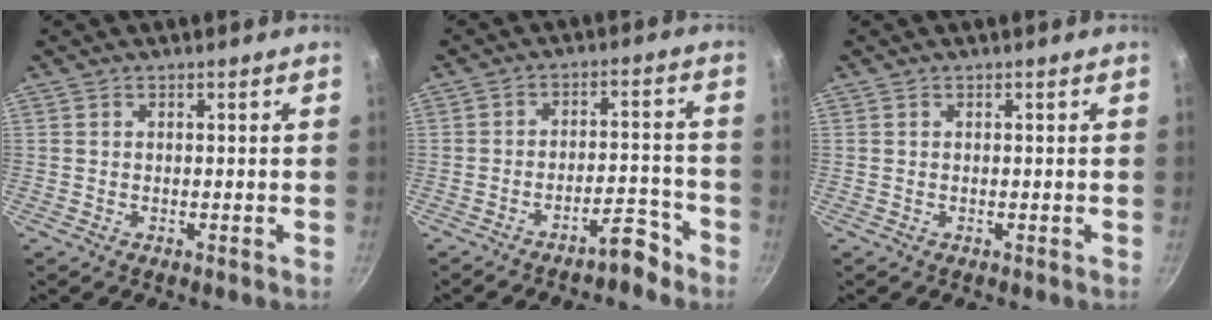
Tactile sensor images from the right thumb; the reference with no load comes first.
{"total": 5.9, "force": [-4.7, 1.8, 3.0], "torque": [-0.021, 0.051, -0.066]}
{"total": 0.0}